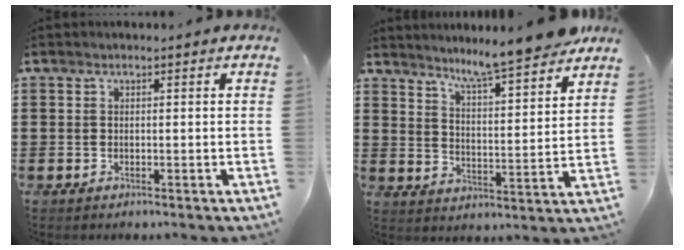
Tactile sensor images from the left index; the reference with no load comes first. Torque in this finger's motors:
{"motor_torque": [0.67, -0.88, 0.00, 0.01]}